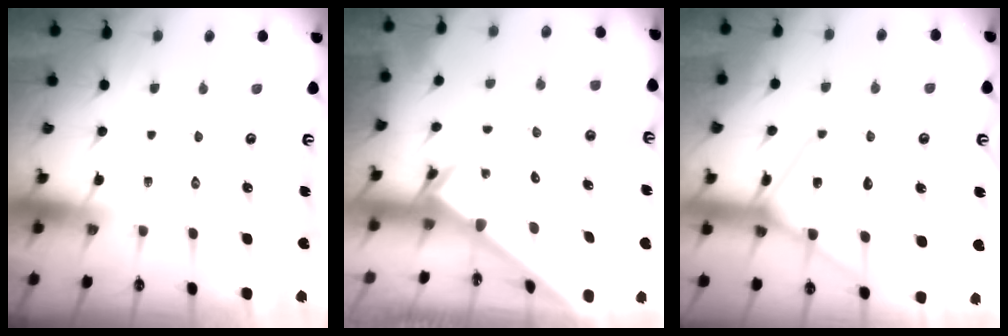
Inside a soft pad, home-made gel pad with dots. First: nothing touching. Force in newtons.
{"total": 2.2, "press": 2.2, "slide": 0.1}
{"total": 14.8, "press": 14.7, "slide": 0.9}